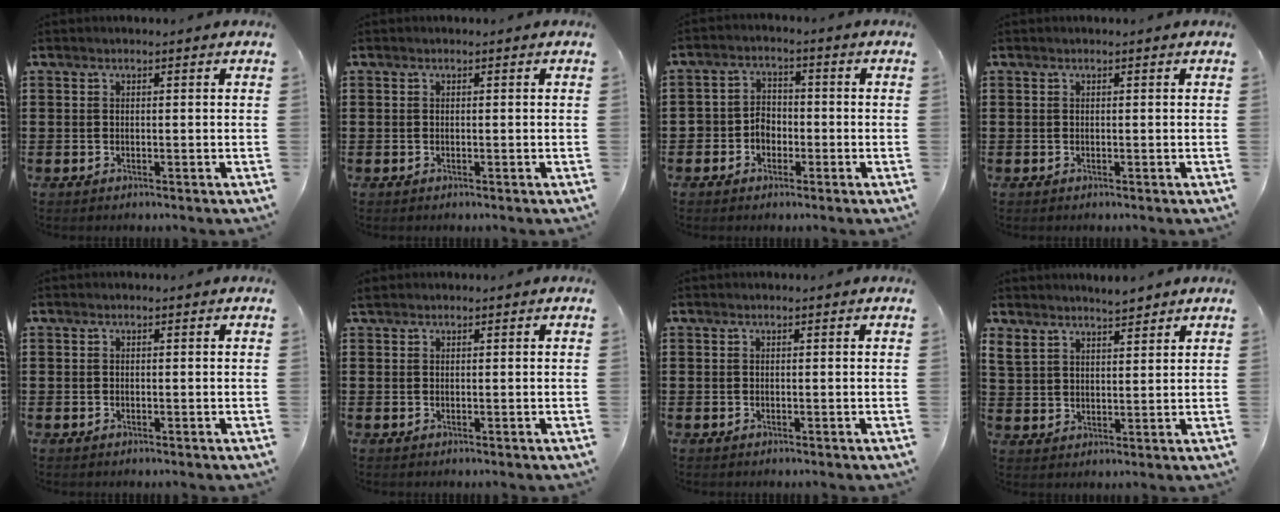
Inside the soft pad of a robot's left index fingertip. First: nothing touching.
{"total": 0.0}
{"total": 3.4, "force": [-1.5, 2.7, 1.3], "torque": [-0.032, 0.007, -0.033]}
{"total": 0.0}
{"total": 0.0}
{"total": 0.7, "force": [0.6, 0.3, 0.2], "torque": [-0.007, 0.003, 0.012]}
{"total": 0.0}
{"total": 4.7, "force": [4.5, 1.2, 0.6], "torque": [-0.028, -0.012, 0.085]}